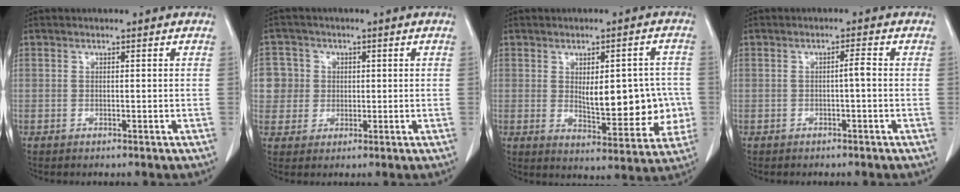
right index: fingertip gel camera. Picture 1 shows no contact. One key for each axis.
{"total": 5.7, "fx": 0.9, "fy": 5.6, "fz": 0.2, "tx": -0.001, "ty": 0.018, "tz": 0.021}
{"total": 12.1, "fx": -0.1, "fy": 5.0, "fz": 11.0, "tx": -0.138, "ty": 0.005, "tz": 0.014}
{"total": 1.5, "fx": -0.3, "fy": -0.1, "fz": 1.5, "tx": -0.025, "ty": 0.004, "tz": -0.004}